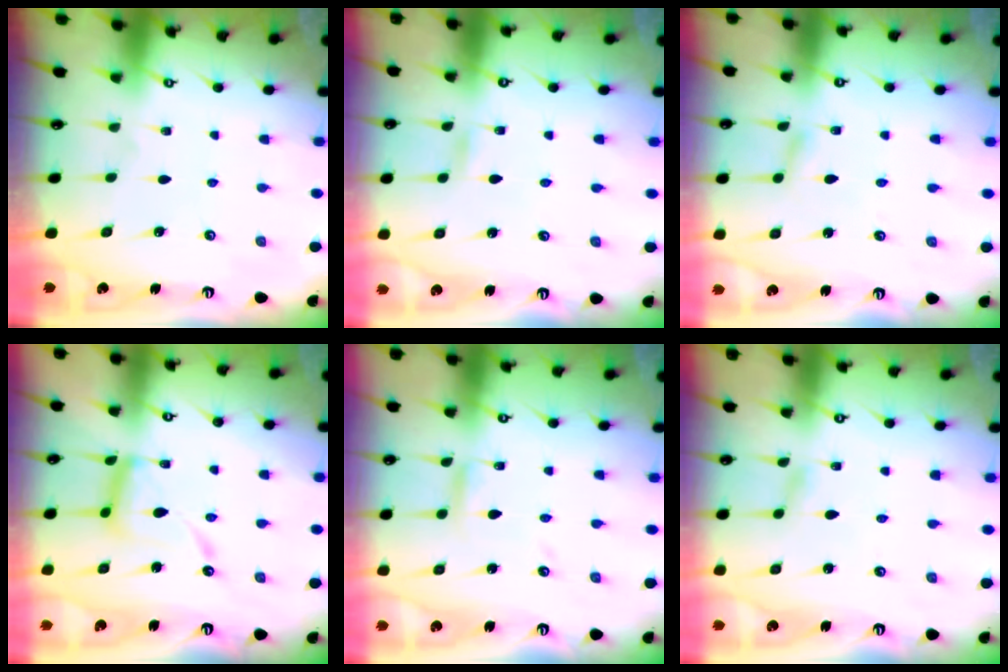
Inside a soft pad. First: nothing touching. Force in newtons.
{"total": 1.8, "press": 1.8, "slide": 0.2}
{"total": 1.7, "press": 1.7, "slide": 0.2}
{"total": 13.2, "press": 13.1, "slide": 1.2}
{"total": 3.2, "press": 3.2, "slide": 0.2}
{"total": 2.2, "press": 2.2, "slide": 0.2}